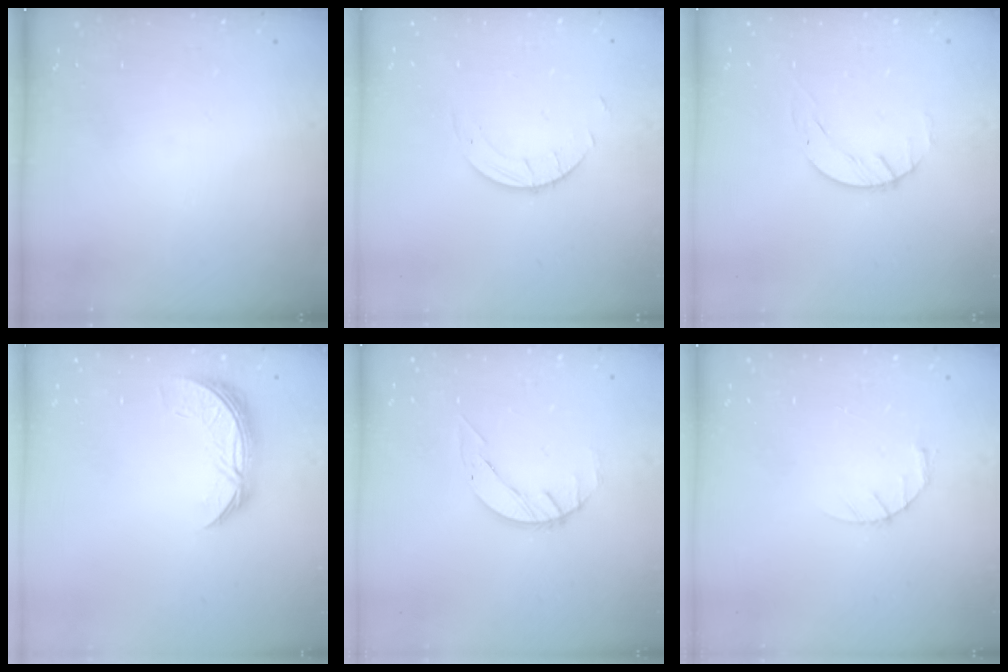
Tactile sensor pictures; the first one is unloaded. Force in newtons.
{"total": 2.6, "press": 2.6, "slide": 0.3}
{"total": 1.5, "press": 1.5, "slide": 0.2}
{"total": 9.0, "press": 8.9, "slide": 0.6}
{"total": 2.4, "press": 2.4, "slide": 0.1}
{"total": 3.3, "press": 3.3, "slide": 0.5}